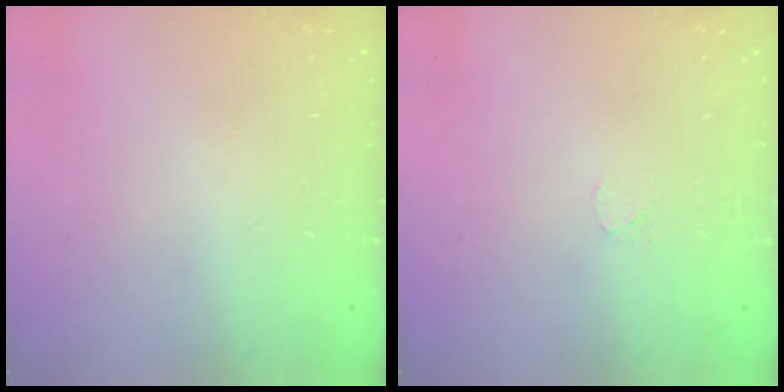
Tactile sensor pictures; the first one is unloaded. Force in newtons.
{"total": 3.1, "press": 3.1, "slide": 0.4}